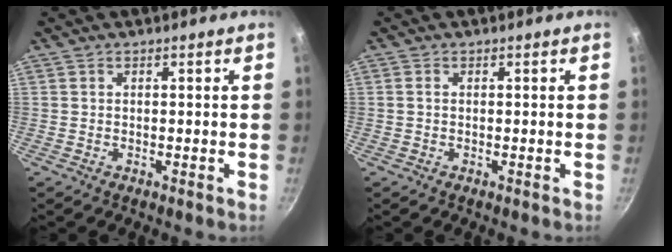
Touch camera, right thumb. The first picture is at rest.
{"total": 0.6, "force": [0.0, 0.4, 0.4], "torque": [-0.008, 0.003, 0.000]}